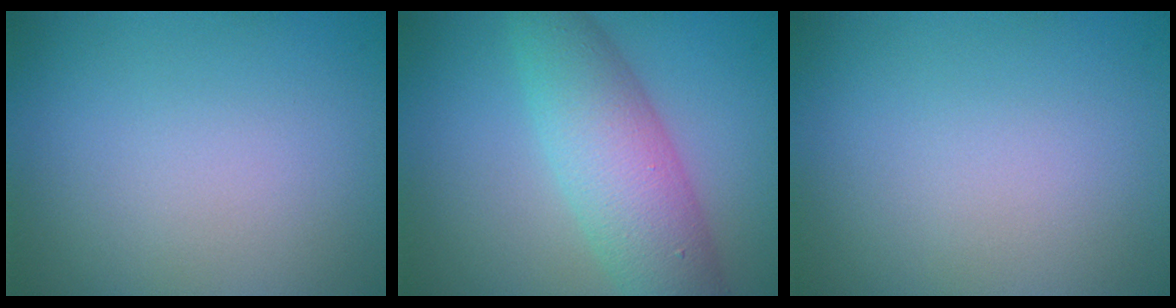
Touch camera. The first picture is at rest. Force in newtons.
{"total": 6.3, "press": 6.2, "slide": 0.1}
{"total": 0.0}